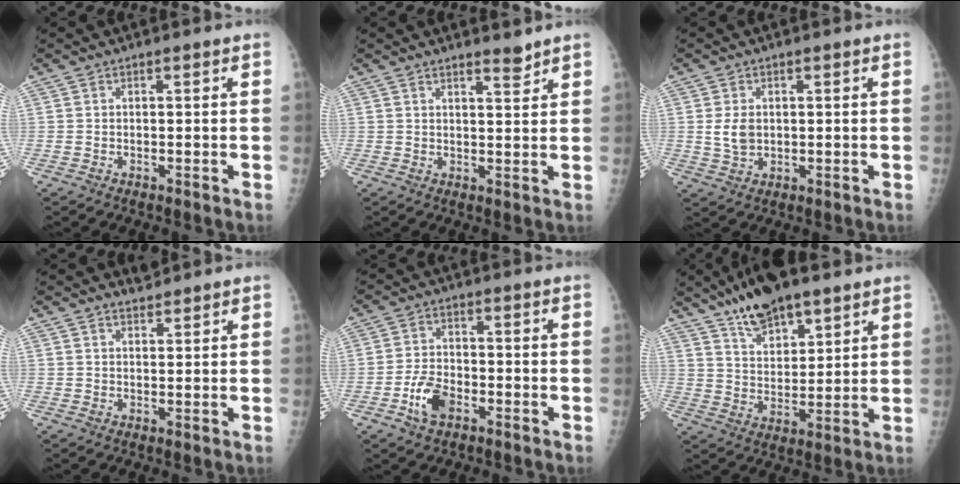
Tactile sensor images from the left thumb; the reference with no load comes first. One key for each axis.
{"total": 2.6, "fx": 2.3, "fy": 0.3, "fz": 1.1, "tx": -0.012, "ty": -0.021, "tz": 0.035}
{"total": 4.0, "fx": 0.4, "fy": 2.9, "fz": 2.7, "tx": -0.043, "ty": -0.005, "tz": 0.013}
{"total": 1.6, "fx": 1.5, "fy": 0.4, "fz": -0.1, "tx": 0.011, "ty": -0.015, "tz": 0.025}
{"total": 6.1, "fx": -3.1, "fy": 3.6, "fz": 3.8, "tx": -0.069, "ty": 0.016, "tz": -0.058}
{"total": 12.2, "fx": 8.9, "fy": 4.6, "fz": 7.0, "tx": -0.097, "ty": -0.040, "tz": 0.160}